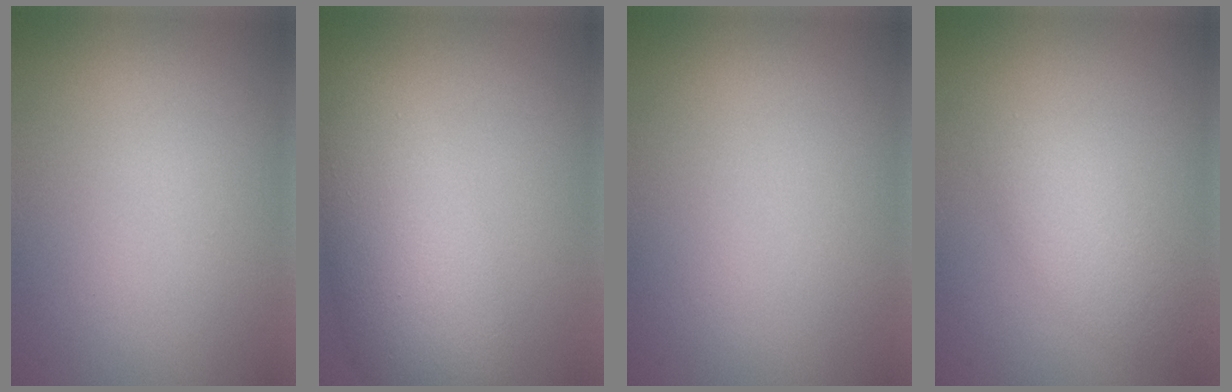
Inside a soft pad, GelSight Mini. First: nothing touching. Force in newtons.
{"total": 7.4, "press": 7.4, "slide": 0.3}
{"total": 0.0}
{"total": 2.7, "press": 2.7, "slide": 0.0}